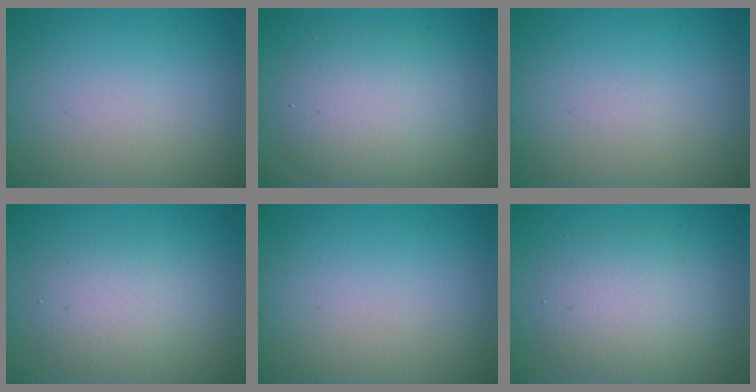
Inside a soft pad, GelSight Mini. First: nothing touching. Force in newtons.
{"total": 5.1, "press": 5.1, "slide": 0.3}
{"total": 0.0}
{"total": 3.2, "press": 3.2, "slide": 0.3}
{"total": 0.0}
{"total": 4.4, "press": 4.4, "slide": 0.3}